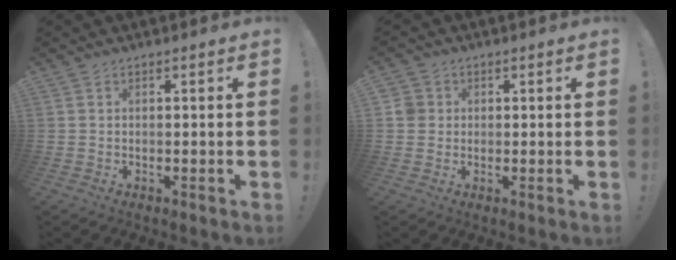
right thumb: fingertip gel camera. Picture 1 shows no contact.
{"total": 4.0, "force": [0.6, 3.8, 1.1], "torque": [-0.033, 0.008, 0.013]}